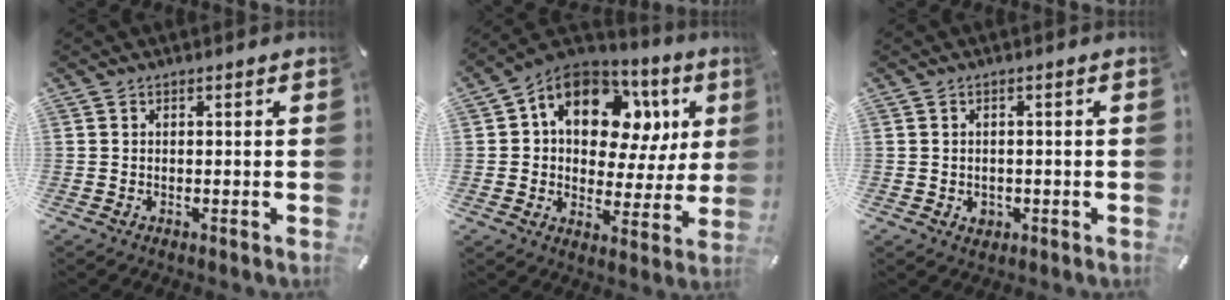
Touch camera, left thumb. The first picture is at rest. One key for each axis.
{"total": 15.1, "fx": 7.5, "fy": 9.4, "fz": 9.1, "tx": -0.147, "ty": -0.046, "tz": 0.129}
{"total": 2.3, "fx": -0.6, "fy": 2.0, "fz": 0.9, "tx": -0.017, "ty": 0.003, "tz": -0.012}